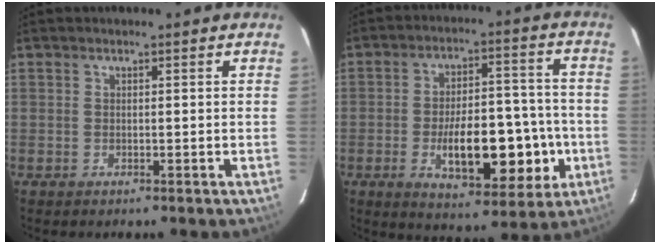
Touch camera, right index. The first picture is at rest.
{"total": 15.3, "force": [-4.0, 6.1, 13.5], "torque": [-0.201, 0.016, -0.052]}